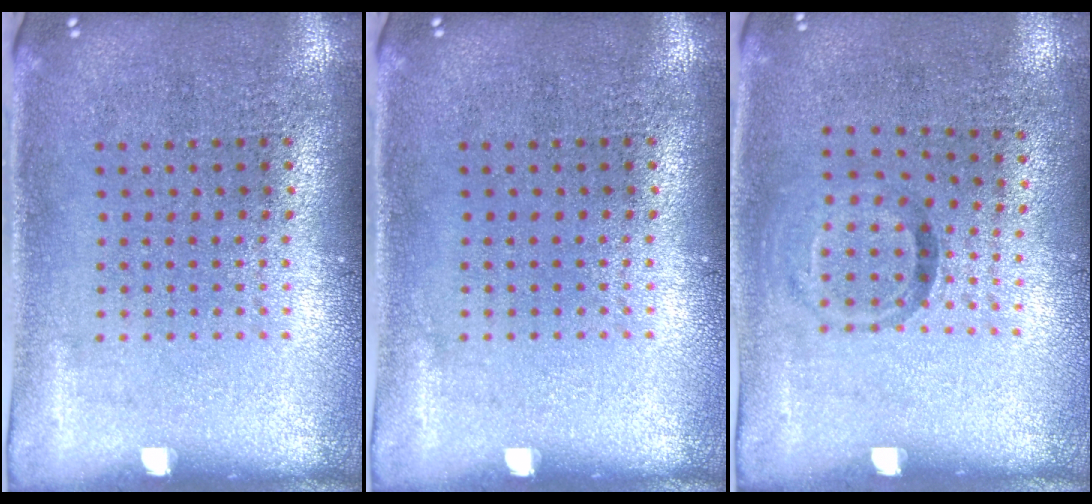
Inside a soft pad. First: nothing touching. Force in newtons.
{"total": 0.0}
{"total": 1.0, "press": 0.6, "slide": 0.8}